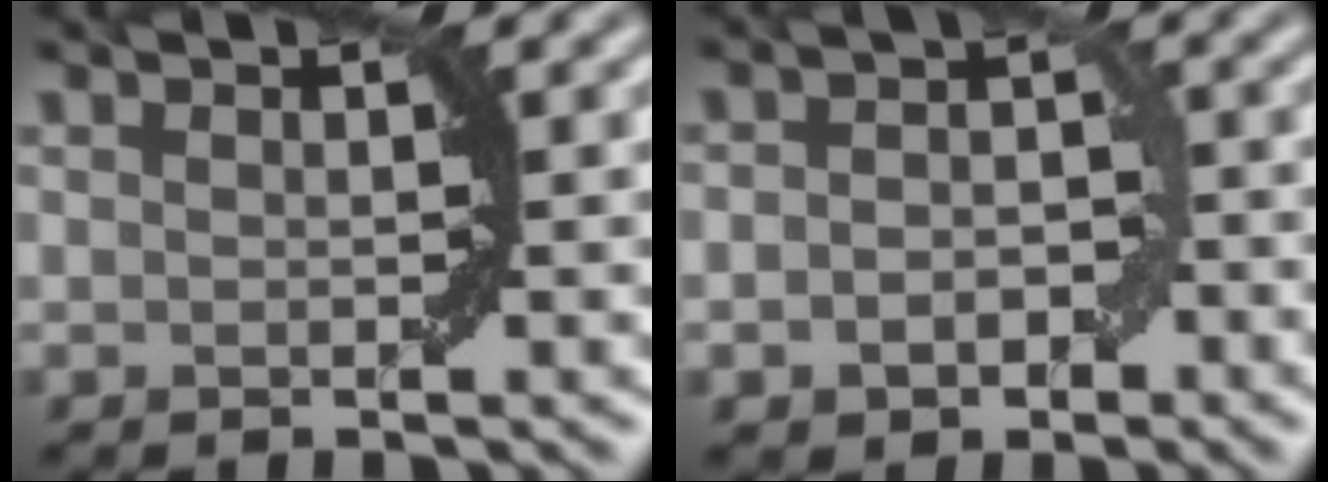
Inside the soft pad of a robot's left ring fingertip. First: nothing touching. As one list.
[{"total": 3.6, "force": [-1.1, 2.6, 2.2], "torque": [-0.024, -0.001, -0.022]}]